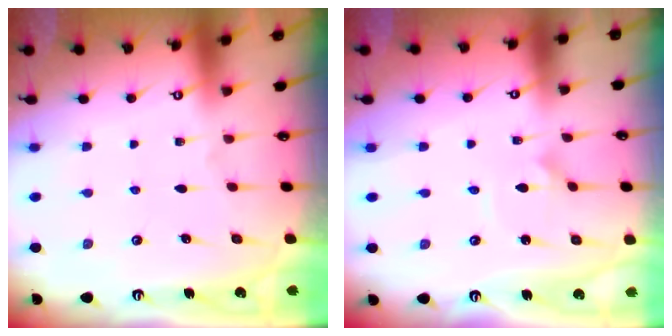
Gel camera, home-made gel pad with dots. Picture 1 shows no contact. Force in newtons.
{"total": 1.6, "press": 1.6, "slide": 0.0}